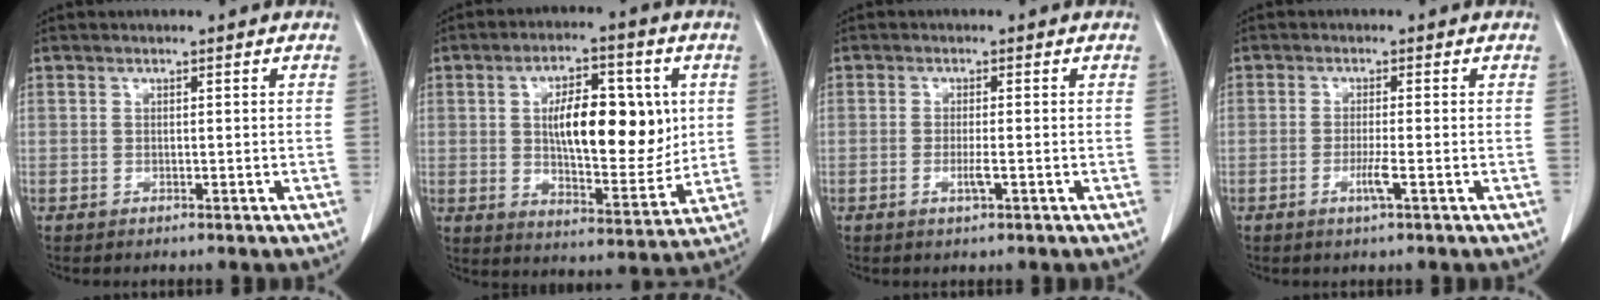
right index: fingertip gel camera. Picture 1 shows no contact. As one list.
[{"total": 14.5, "force": [2.4, 5.7, 13.1], "torque": [-0.210, 0.010, 0.044]}, {"total": 1.9, "force": [-0.6, 0.1, 1.7], "torque": [-0.036, -0.003, -0.009]}, {"total": 2.3, "force": [-0.9, -0.3, 2.1], "torque": [-0.045, -0.004, -0.017]}]